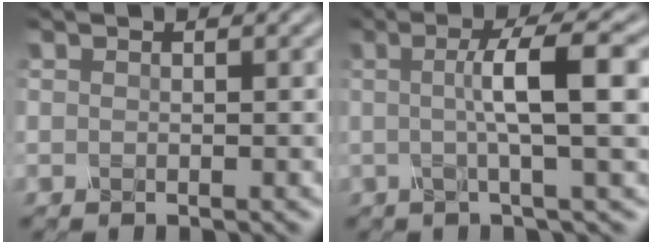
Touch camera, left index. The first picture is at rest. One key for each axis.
{"total": 6.2, "fx": 0.5, "fy": 1.1, "fz": 6.1, "tx": -0.092, "ty": 0.009, "tz": 0.004}